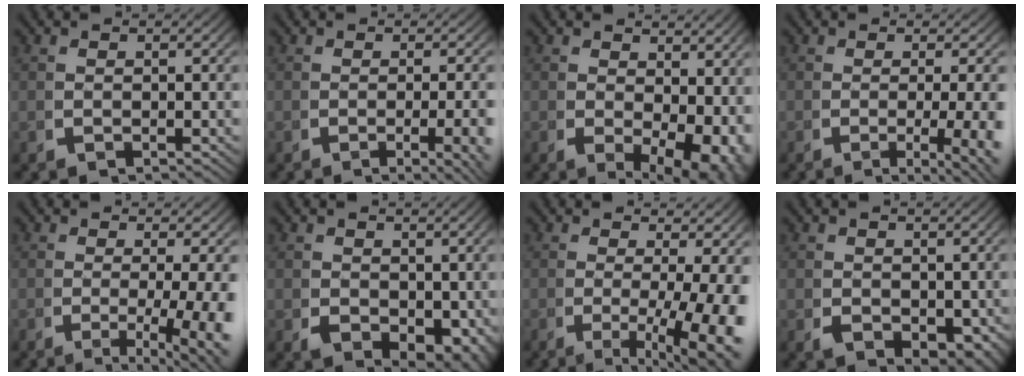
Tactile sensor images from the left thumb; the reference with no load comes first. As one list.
[{"total": 4.3, "force": [-1.4, 0.9, 3.9], "torque": [-0.061, -0.009, -0.018]}, {"total": 6.6, "force": [-0.8, 3.9, 5.3], "torque": [-0.078, -0.034, 0.007]}, {"total": 5.8, "force": [-2.0, 1.8, 5.1], "torque": [-0.079, -0.017, -0.025]}, {"total": 7.0, "force": [-2.0, 2.4, 6.3], "torque": [-0.098, -0.025, -0.020]}, {"total": 4.6, "force": [-0.6, 3.1, 3.4], "torque": [-0.057, -0.035, 0.014]}, {"total": 8.9, "force": [-2.1, 4.0, 7.7], "torque": [-0.123, -0.037, -0.017]}, {"total": 3.5, "force": [-0.4, 2.4, 2.4], "torque": [-0.042, -0.026, 0.013]}]